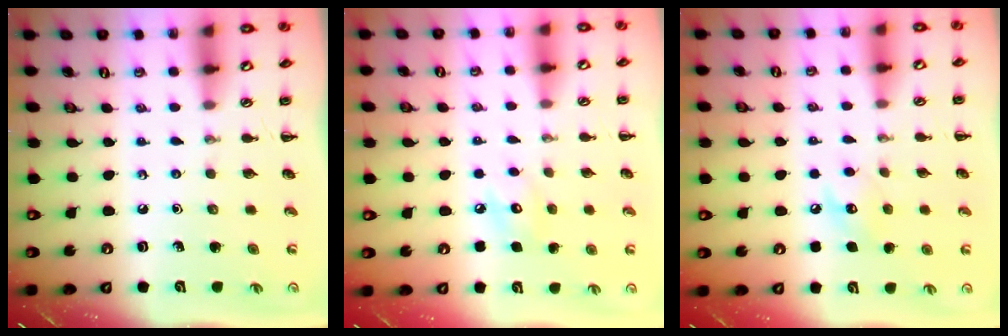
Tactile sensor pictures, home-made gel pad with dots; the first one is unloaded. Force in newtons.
{"total": 6.2, "press": 6.1, "slide": 1.1}
{"total": 6.8, "press": 6.7, "slide": 0.6}